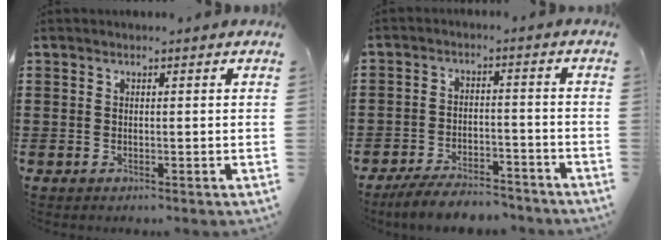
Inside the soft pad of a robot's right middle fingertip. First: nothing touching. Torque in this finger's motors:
{"motor_torque": [0.03, 0.16, -0.07, -0.21]}